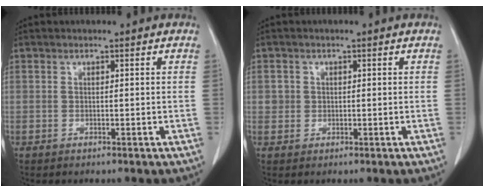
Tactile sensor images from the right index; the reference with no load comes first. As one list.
[{"total": 1.7, "force": [0.2, 1.6, 0.3], "torque": [0.000, 0.005, 0.004]}]